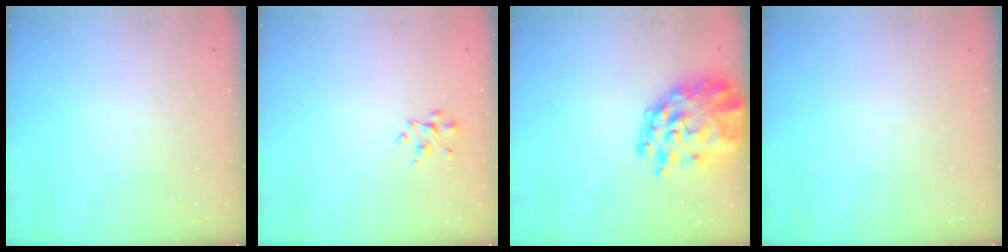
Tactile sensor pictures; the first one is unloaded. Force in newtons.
{"total": 2.8, "press": 2.7, "slide": 0.7}
{"total": 8.9, "press": 8.3, "slide": 3.2}
{"total": 0.0}